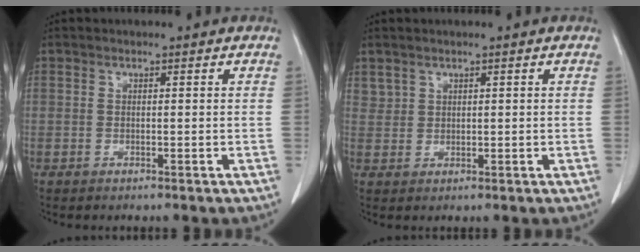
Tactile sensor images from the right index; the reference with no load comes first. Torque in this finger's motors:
{"motor_torque": [-0.07, 0.15, -0.08, 0.00]}